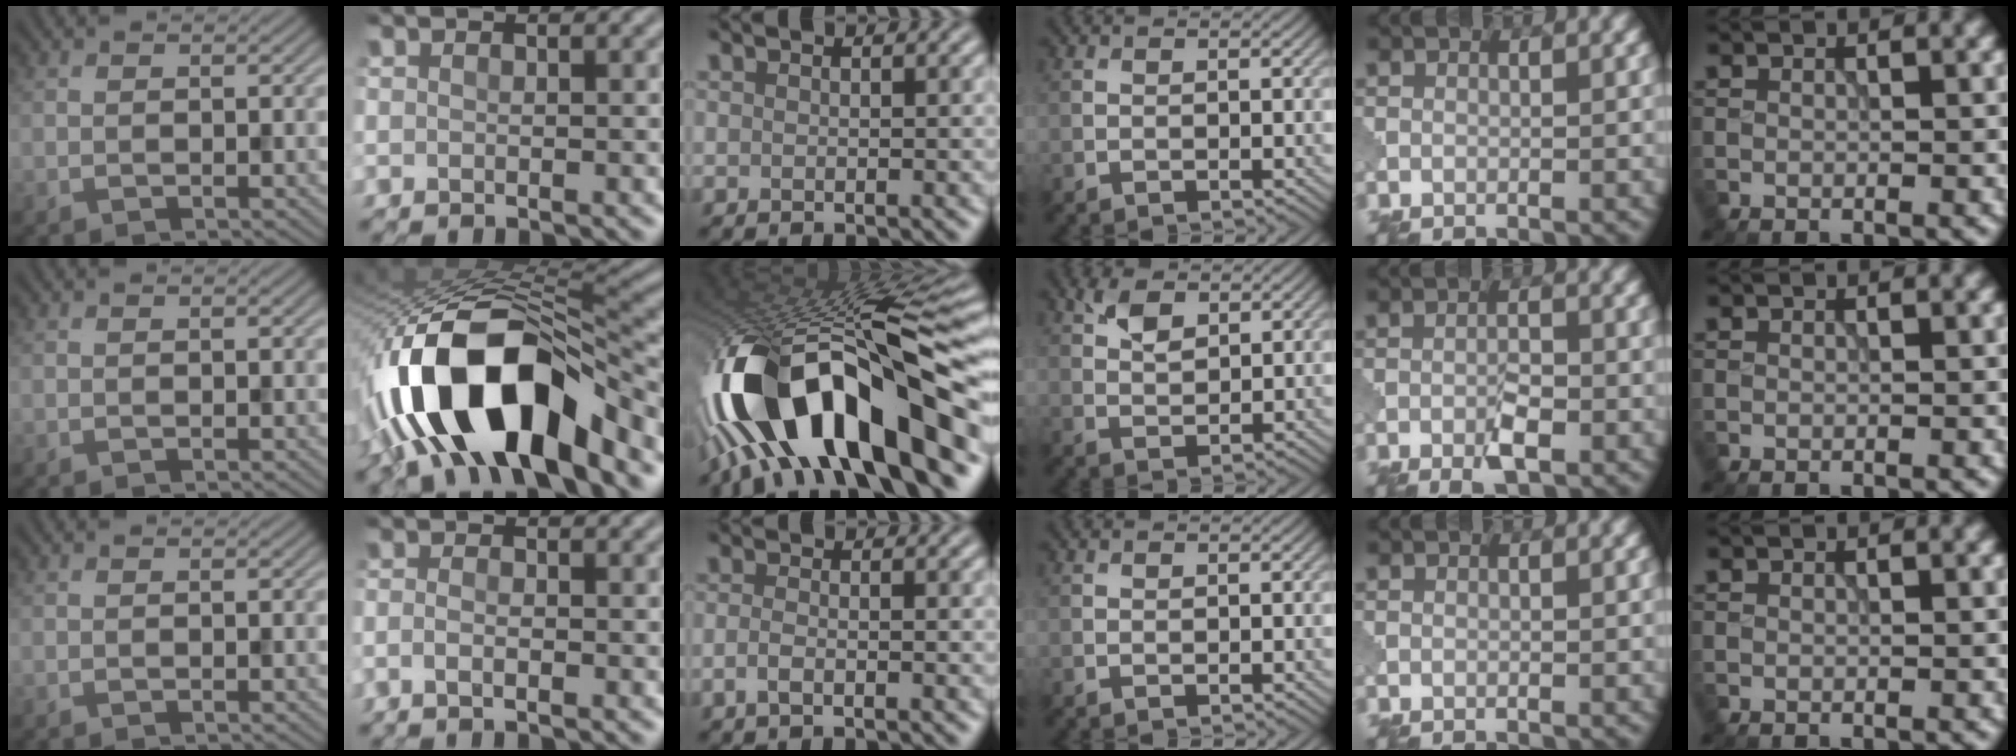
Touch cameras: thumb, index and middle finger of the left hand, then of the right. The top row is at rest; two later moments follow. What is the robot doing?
{"motion": "disassemble", "object": "puzzle pieces"}